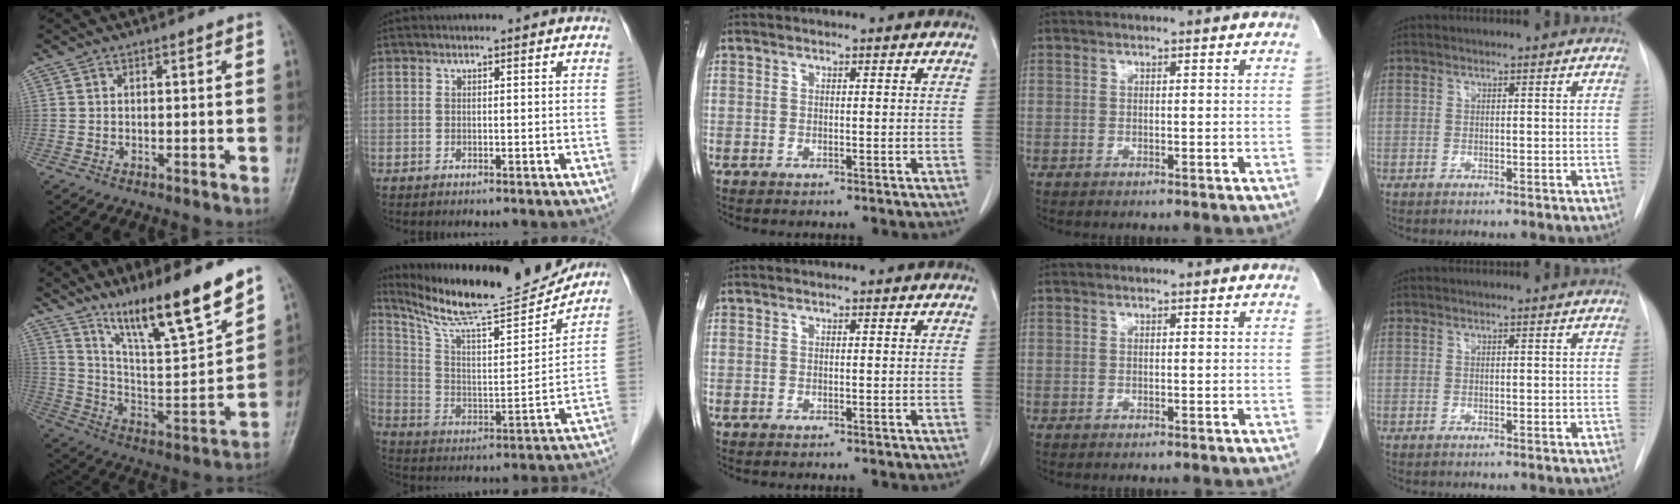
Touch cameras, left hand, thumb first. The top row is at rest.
{"thumb": {"total": 18.3, "force": [13.4, 2.6, 12.2], "torque": [-0.177, -0.078, 0.237]}, "index": {"total": 20.0, "force": [18.5, 0.7, 7.6], "torque": [-0.141, -0.025, 0.294]}}